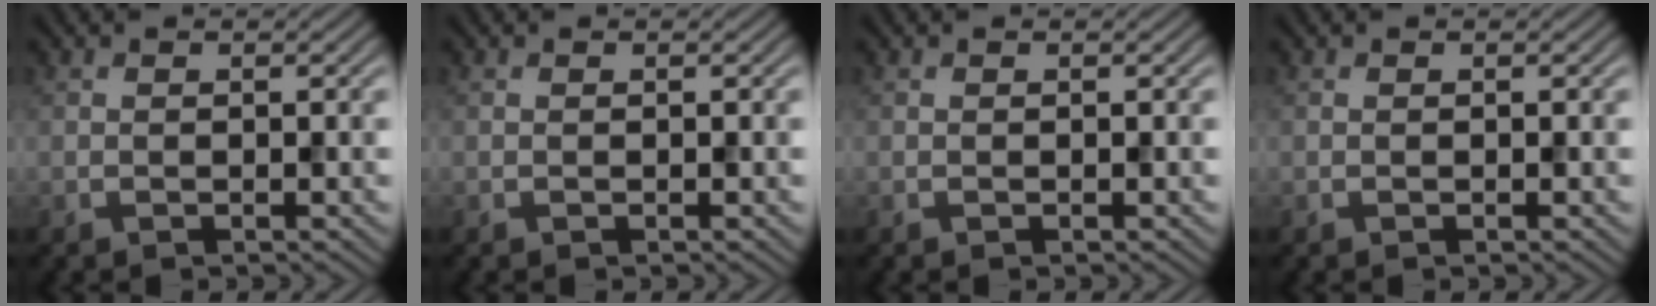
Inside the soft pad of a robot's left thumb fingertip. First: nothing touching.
{"total": 0.0}
{"total": 0.0}
{"total": 0.0}